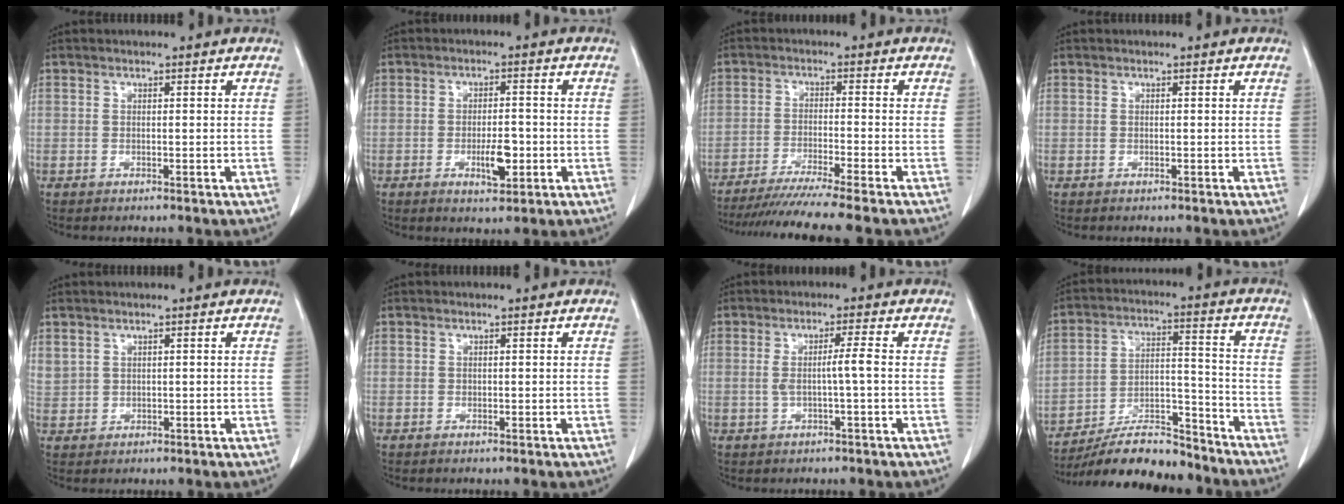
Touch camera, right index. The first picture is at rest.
{"total": 4.8, "force": [-1.5, 1.6, 4.3], "torque": [-0.072, -0.002, -0.018]}
{"total": 11.5, "force": [-9.9, -2.0, 5.5], "torque": [-0.062, -0.036, -0.156]}
{"total": 0.0}
{"total": 2.3, "force": [1.5, 1.6, 0.8], "torque": [-0.020, 0.011, 0.039]}
{"total": 0.0}
{"total": 3.2, "force": [-0.2, -0.5, 3.2], "torque": [-0.059, 0.003, -0.002]}
{"total": 14.4, "force": [-13.2, 3.1, 4.8], "torque": [-0.070, 0.031, -0.219]}